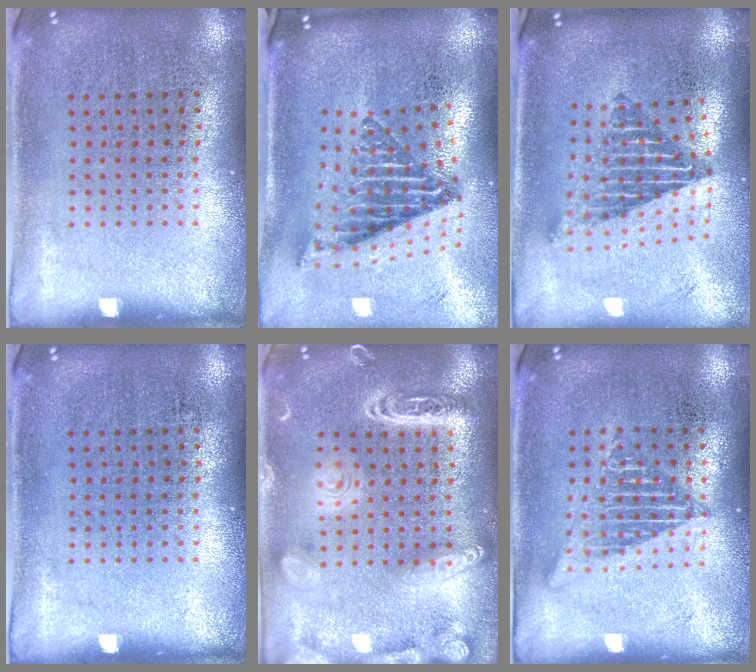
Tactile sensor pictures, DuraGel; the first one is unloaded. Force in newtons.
{"total": 2.5, "press": 1.6, "slide": 1.9}
{"total": 2.1, "press": 1.5, "slide": 1.5}
{"total": 0.0}
{"total": 4.1, "press": 4.1, "slide": 0.4}
{"total": 1.7, "press": 1.7, "slide": 0.2}